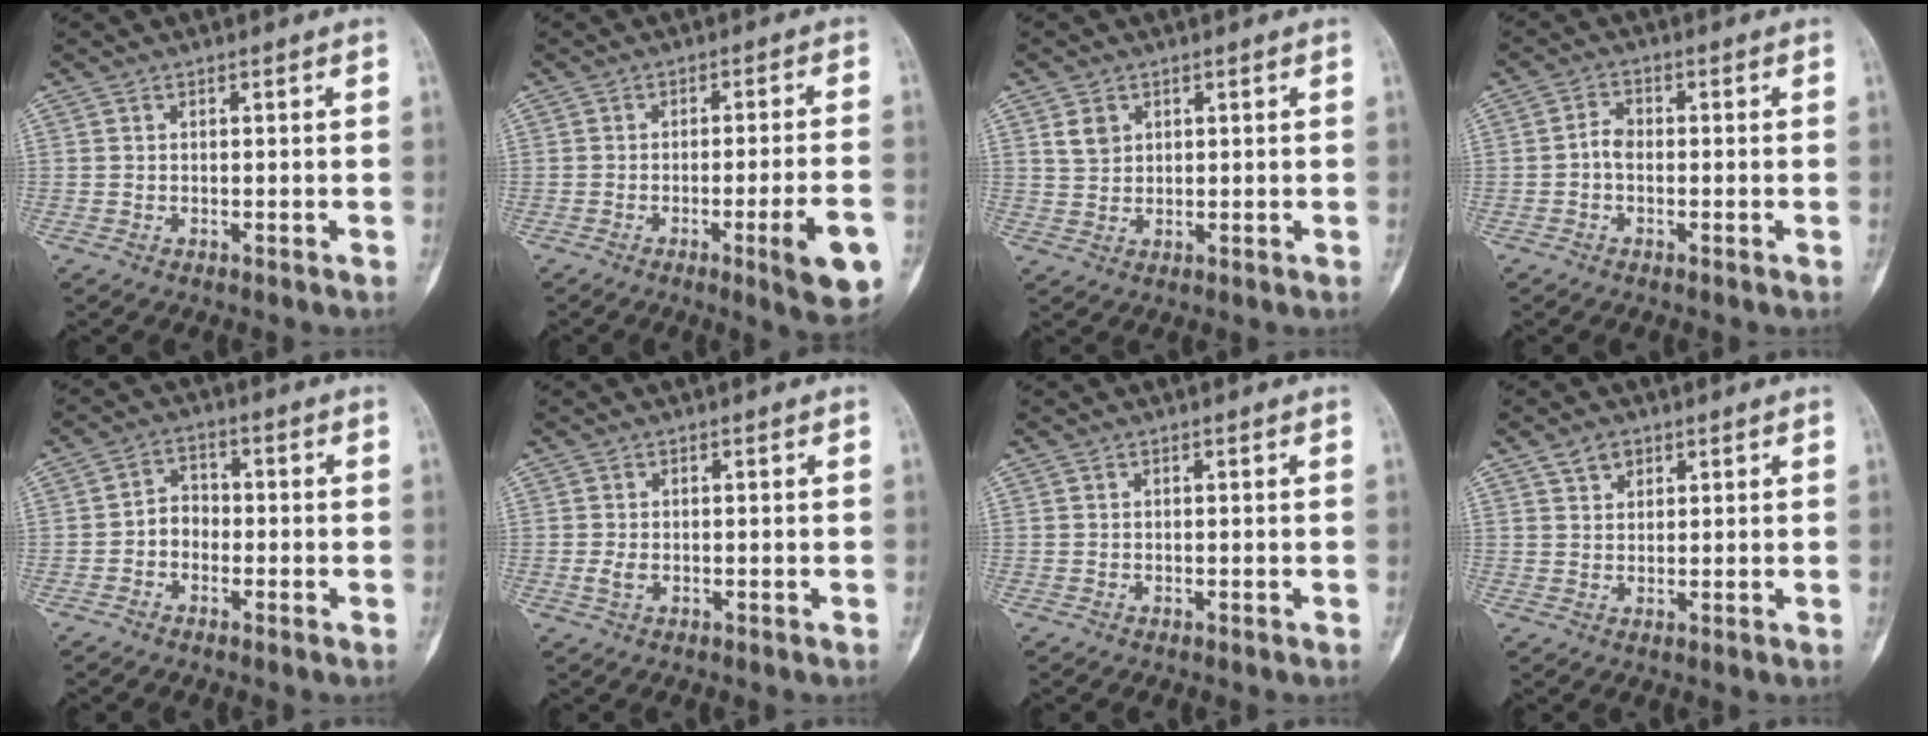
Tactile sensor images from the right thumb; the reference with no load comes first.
{"total": 10.1, "force": [-4.0, 1.2, 9.2], "torque": [-0.118, 0.007, -0.051]}
{"total": 3.3, "force": [1.6, 2.5, 1.5], "torque": [-0.017, -0.006, 0.035]}
{"total": 2.7, "force": [-0.6, 1.8, 1.9], "torque": [-0.029, 0.011, -0.020]}
{"total": 3.9, "force": [-1.3, 3.2, 1.9], "torque": [-0.010, 0.021, -0.035]}
{"total": 1.7, "force": [-0.3, 1.0, 1.3], "torque": [-0.033, -0.001, -0.006]}
{"total": 0.0}
{"total": 3.1, "force": [1.9, 2.1, 1.2], "torque": [-0.009, -0.009, 0.035]}